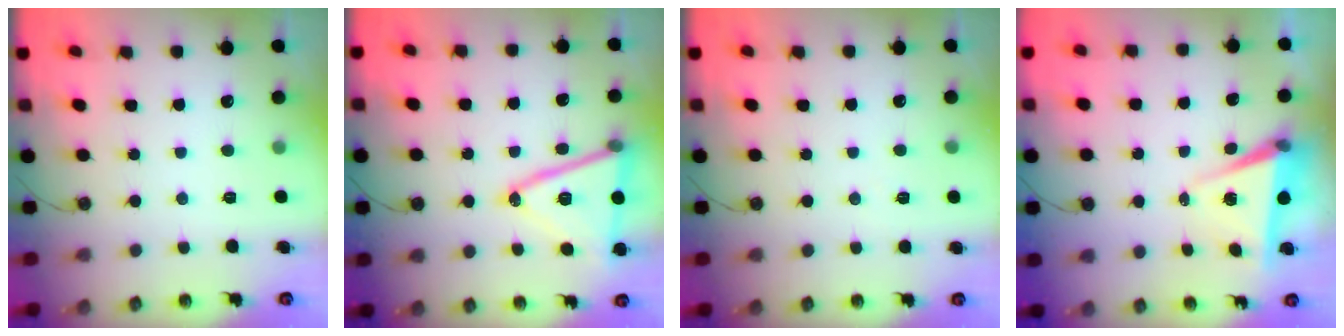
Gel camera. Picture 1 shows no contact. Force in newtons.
{"total": 16.9, "press": 16.4, "slide": 3.8}
{"total": 4.1, "press": 1.9, "slide": 3.6}
{"total": 6.6, "press": 4.9, "slide": 4.5}